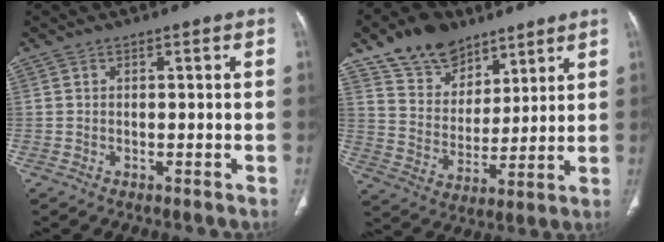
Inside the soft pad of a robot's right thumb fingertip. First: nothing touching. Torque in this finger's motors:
{"motor_torque": [-1.60, 1.76, 0.82, 0.82, 0.18]}